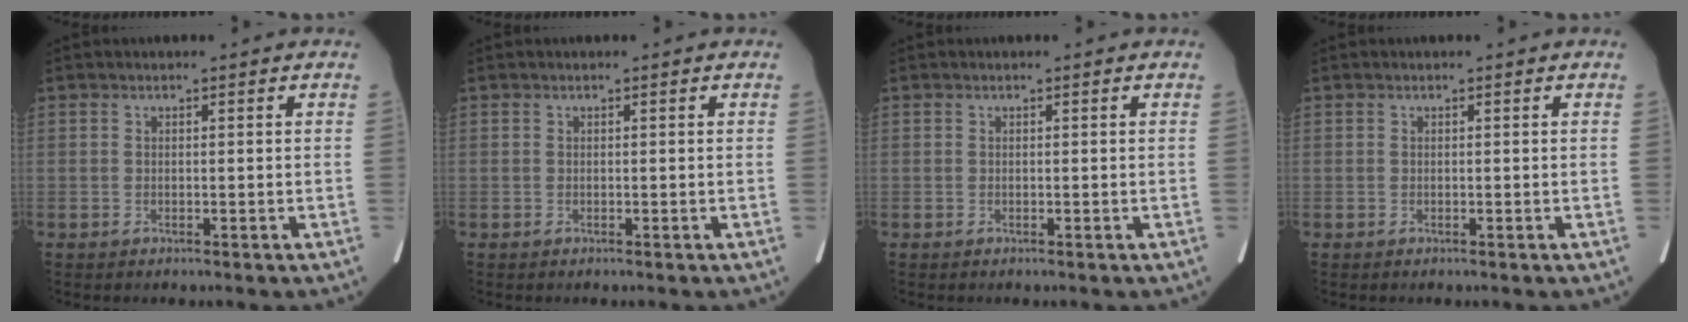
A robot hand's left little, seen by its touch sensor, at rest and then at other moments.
{"total": 0.0}
{"total": 0.0}
{"total": 0.0}